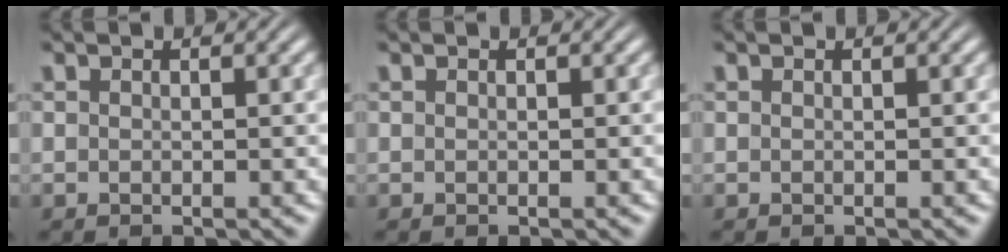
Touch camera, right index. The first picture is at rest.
{"total": 0.0}
{"total": 0.0}